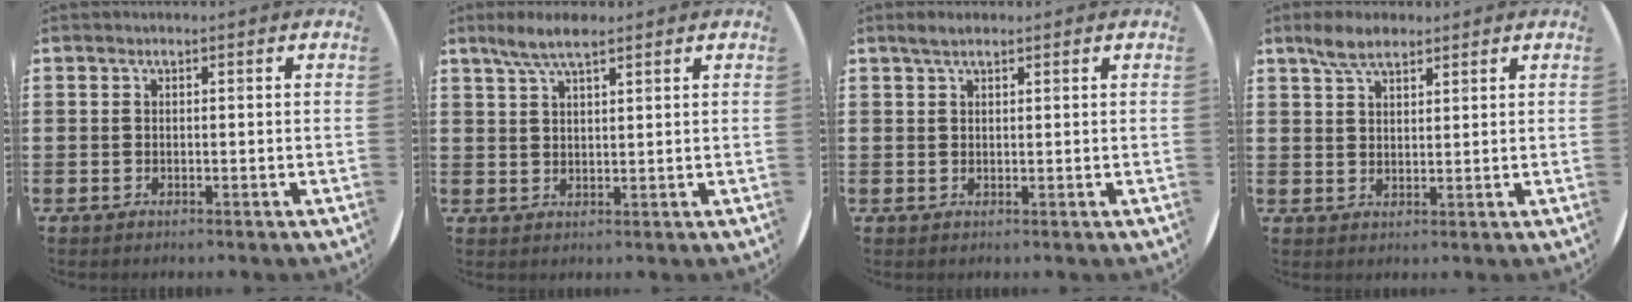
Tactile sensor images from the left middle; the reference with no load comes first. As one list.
[{"total": 4.5, "force": [3.4, 1.1, 2.8], "torque": [-0.061, 0.002, 0.060]}, {"total": 1.8, "force": [1.4, 0.5, 1.1], "torque": [-0.022, 0.004, 0.024]}, {"total": 4.4, "force": [3.4, 1.8, 2.0], "torque": [-0.039, 0.000, 0.063]}]